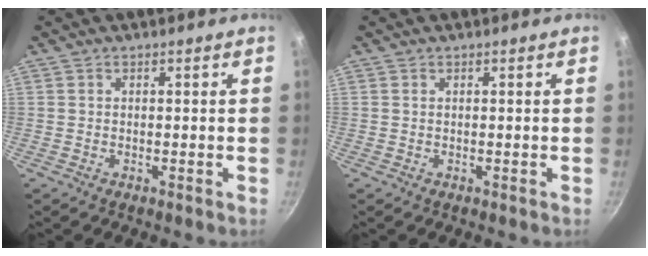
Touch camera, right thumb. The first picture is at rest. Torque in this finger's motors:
{"motor_torque": [-0.08, -0.22, 0.05, -0.34, -0.03]}